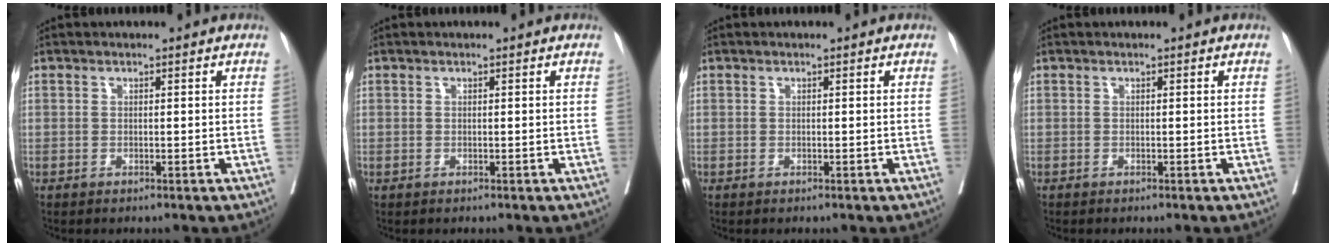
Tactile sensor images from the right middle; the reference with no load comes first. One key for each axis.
{"total": 0.0}
{"total": 0.0}
{"total": 0.0}